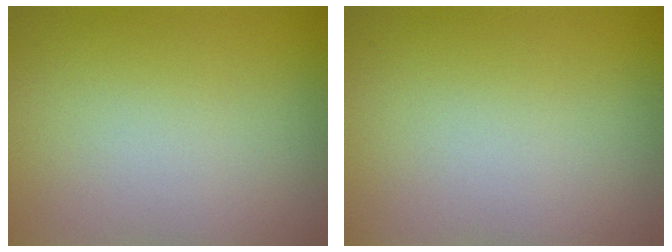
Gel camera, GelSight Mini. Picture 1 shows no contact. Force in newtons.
{"total": 0.0}